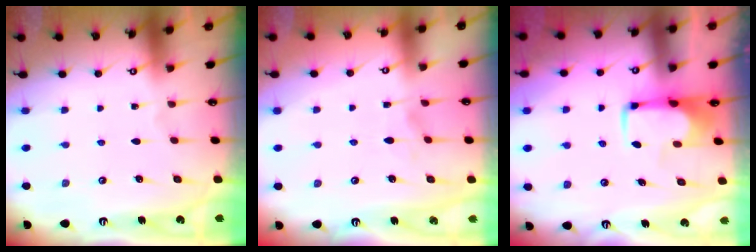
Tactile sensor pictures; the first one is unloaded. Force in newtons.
{"total": 2.9, "press": 2.7, "slide": 1.0}
{"total": 1.9, "press": 1.8, "slide": 0.4}